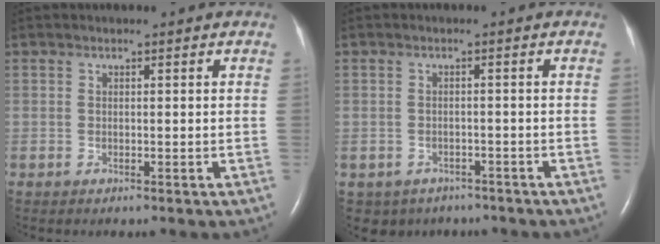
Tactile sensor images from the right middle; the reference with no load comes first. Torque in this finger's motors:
{"motor_torque": [-0.43, -0.09, -0.05, 0.01]}